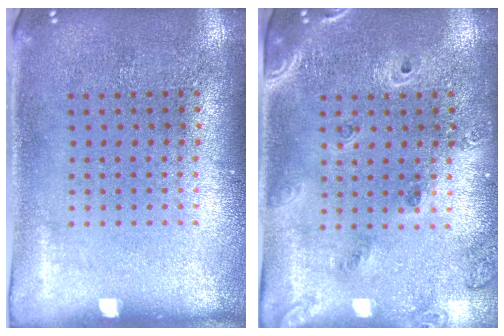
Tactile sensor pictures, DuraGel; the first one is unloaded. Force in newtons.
{"total": 1.5, "press": 1.4, "slide": 0.5}